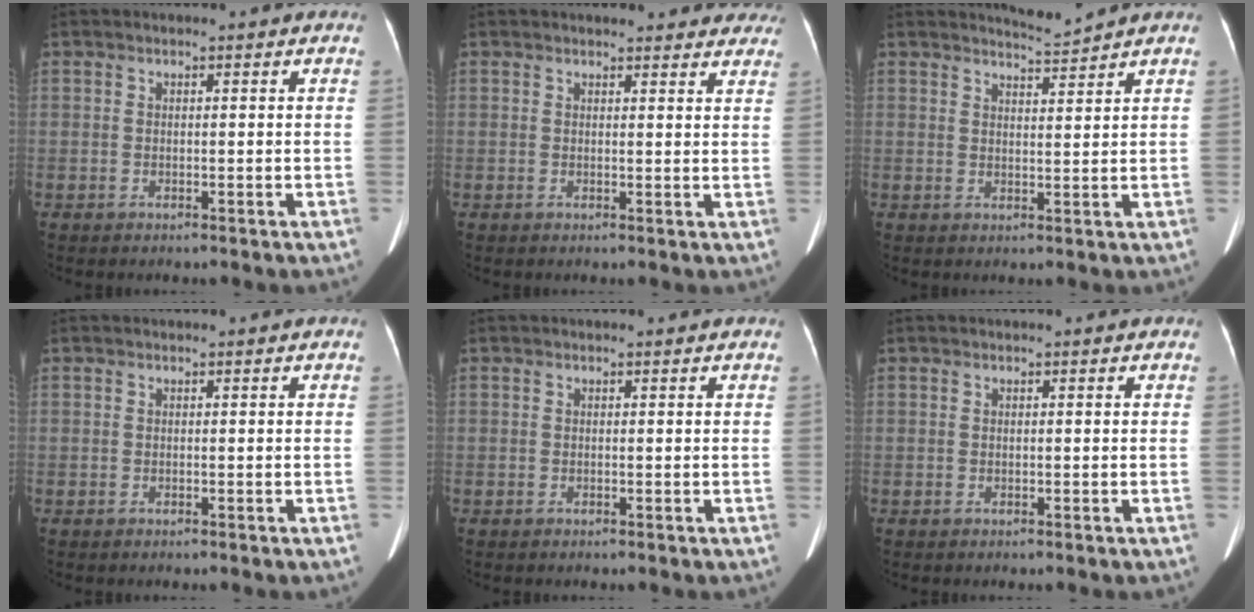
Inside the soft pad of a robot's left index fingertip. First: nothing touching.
{"total": 15.7, "force": [14.6, 3.4, 4.7], "torque": [-0.030, -0.016, 0.150]}
{"total": 2.8, "force": [2.6, -1.0, -0.3], "torque": [-0.003, -0.012, 0.051]}
{"total": 0.0}
{"total": 0.0}
{"total": 0.0}